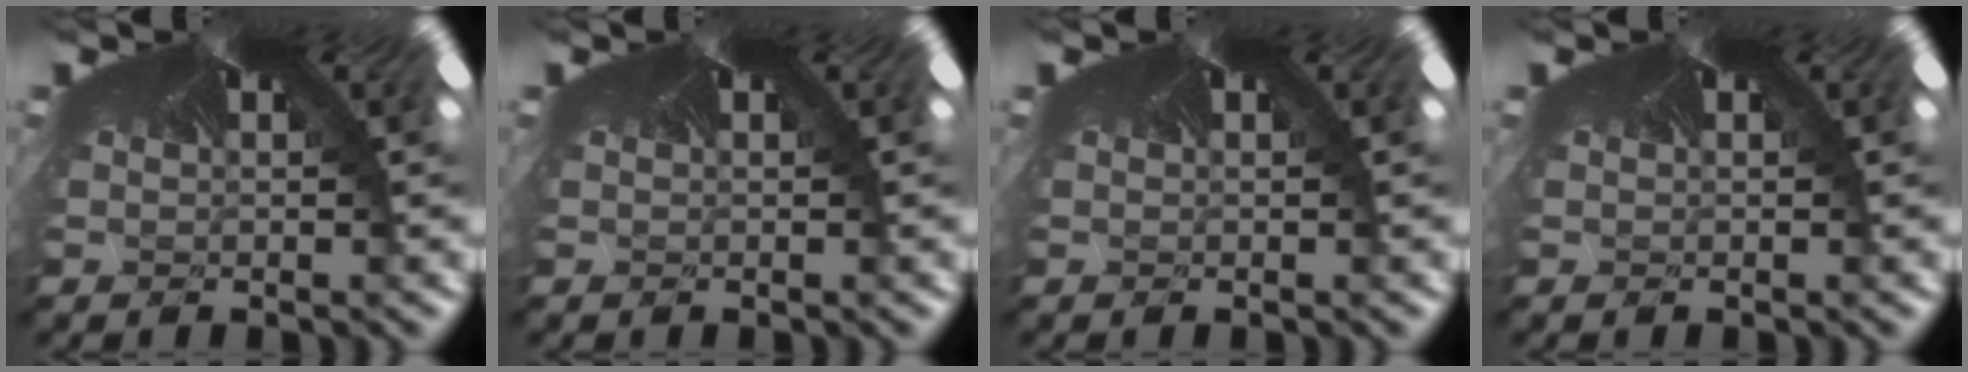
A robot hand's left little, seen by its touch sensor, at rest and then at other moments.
{"total": 0.0}
{"total": 0.0}
{"total": 0.0}